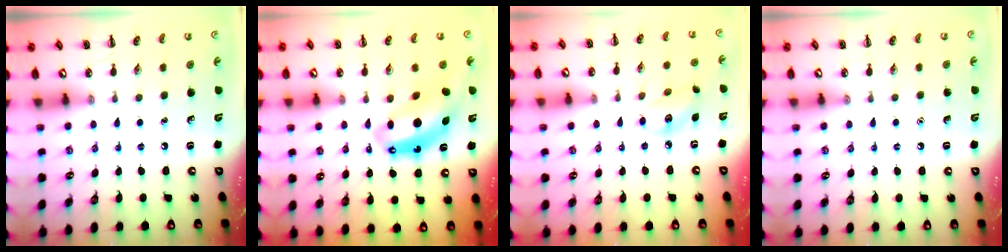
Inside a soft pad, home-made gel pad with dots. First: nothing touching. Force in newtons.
{"total": 10.6, "press": 10.2, "slide": 2.9}
{"total": 5.5, "press": 5.4, "slide": 0.8}
{"total": 1.6, "press": 1.5, "slide": 0.1}